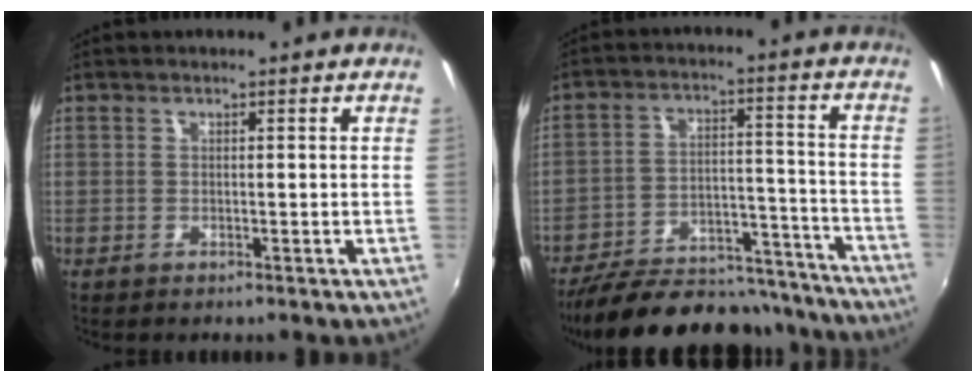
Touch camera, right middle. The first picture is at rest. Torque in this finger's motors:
{"motor_torque": [1.10, -1.04, 0.53, 0.21]}